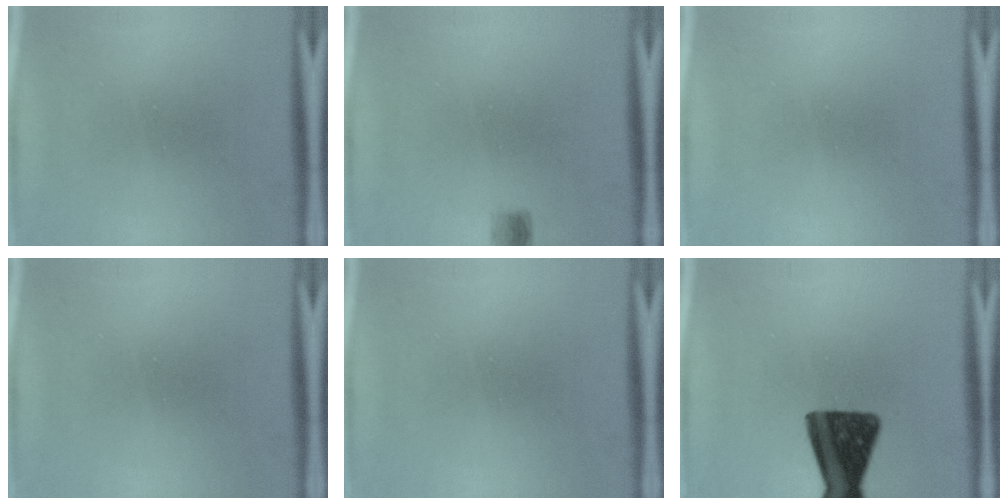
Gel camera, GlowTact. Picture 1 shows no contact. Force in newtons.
{"total": 1.6}
{"total": 0.0}
{"total": 0.0}
{"total": 0.0}
{"total": 13.5}